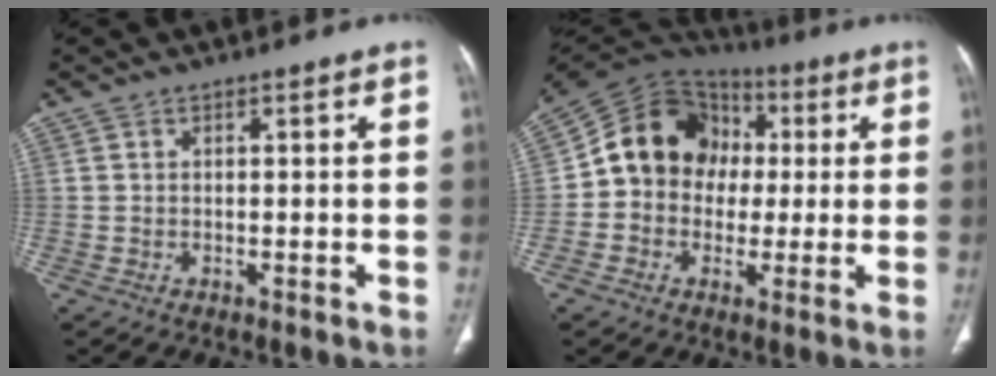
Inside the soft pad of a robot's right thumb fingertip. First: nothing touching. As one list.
[{"total": 15.3, "force": [0.8, 13.1, 7.9], "torque": [-0.106, 0.037, 0.006]}]